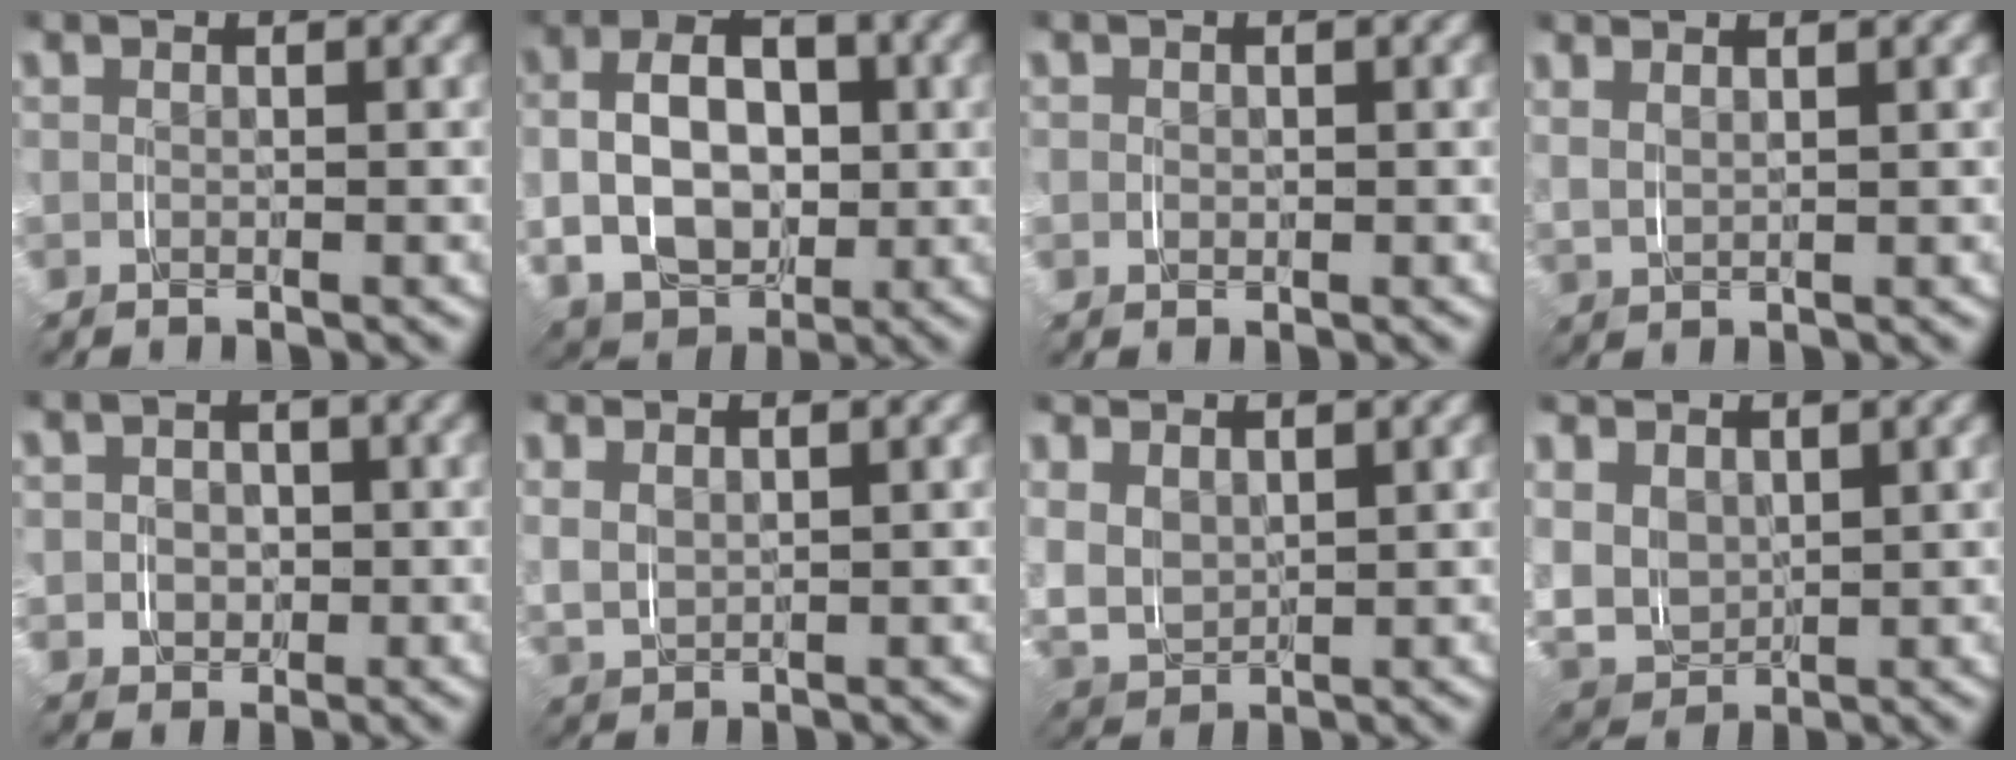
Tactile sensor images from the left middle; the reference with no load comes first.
{"total": 6.2, "force": [0.3, 5.1, 3.5], "torque": [-0.029, -0.009, 0.004]}
{"total": 0.6, "force": [0.0, 0.5, -0.3], "torque": [0.005, -0.006, 0.004]}
{"total": 2.3, "force": [2.1, -0.9, 0.0], "torque": [0.012, 0.008, 0.037]}
{"total": 2.0, "force": [0.1, 2.0, 0.1], "torque": [0.012, -0.007, 0.003]}
{"total": 2.3, "force": [2.3, 0.1, 0.1], "torque": [-0.005, 0.005, 0.041]}
{"total": 4.5, "force": [2.7, 3.5, 0.9], "torque": [-0.038, -0.007, 0.043]}
{"total": 5.4, "force": [2.5, 4.6, 1.3], "torque": [-0.043, -0.018, 0.041]}